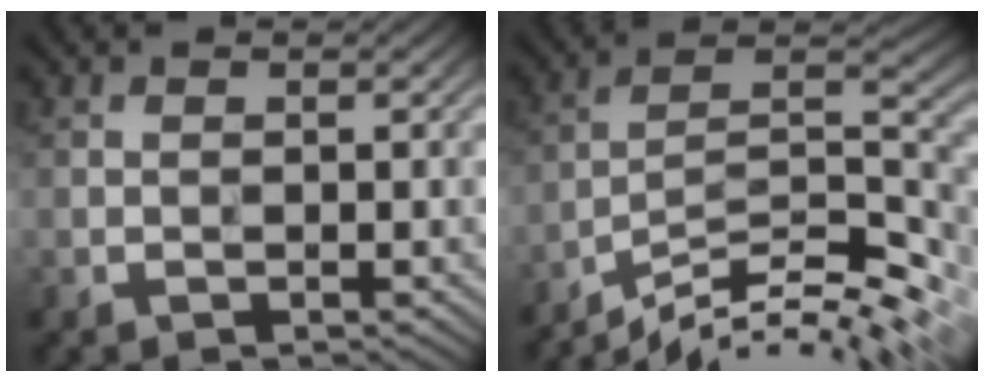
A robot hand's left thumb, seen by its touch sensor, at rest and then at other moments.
{"total": 12.4, "force": [-9.4, 2.1, 7.8], "torque": [-0.136, 0.012, -0.167]}